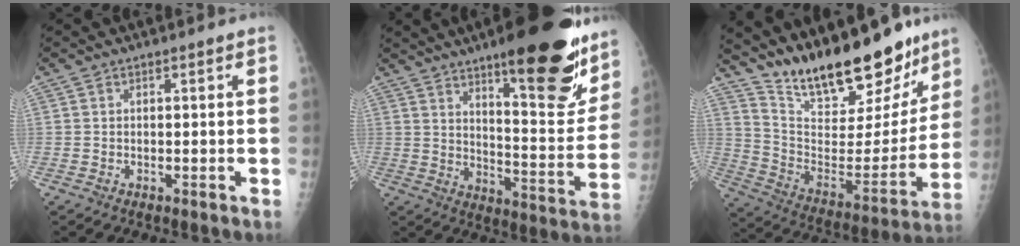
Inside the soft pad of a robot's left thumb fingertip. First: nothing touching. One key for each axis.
{"total": 24.2, "fx": 14.9, "fy": 6.4, "fz": 17.9, "tx": -0.208, "ty": -0.081, "tz": 0.218}
{"total": 26.0, "fx": 20.5, "fy": 9.0, "fz": 13.2, "tx": -0.175, "ty": -0.099, "tz": 0.327}